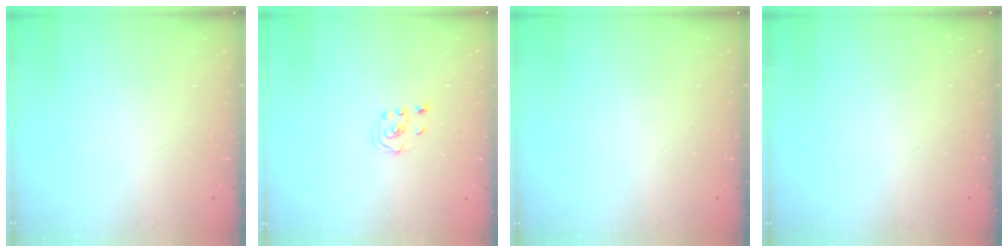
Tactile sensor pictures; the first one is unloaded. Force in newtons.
{"total": 1.9, "press": 1.7, "slide": 0.8}
{"total": 0.0}
{"total": 0.0}